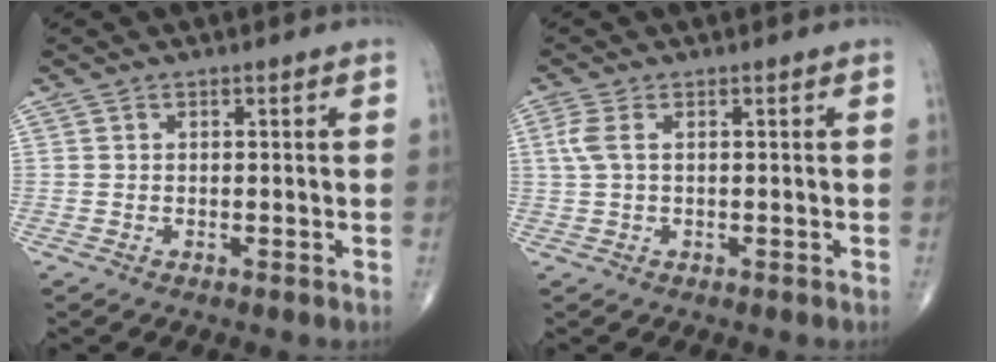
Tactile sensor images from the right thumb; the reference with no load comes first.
{"total": 2.7, "force": [0.6, 1.0, 2.5], "torque": [-0.079, 0.011, 0.017]}